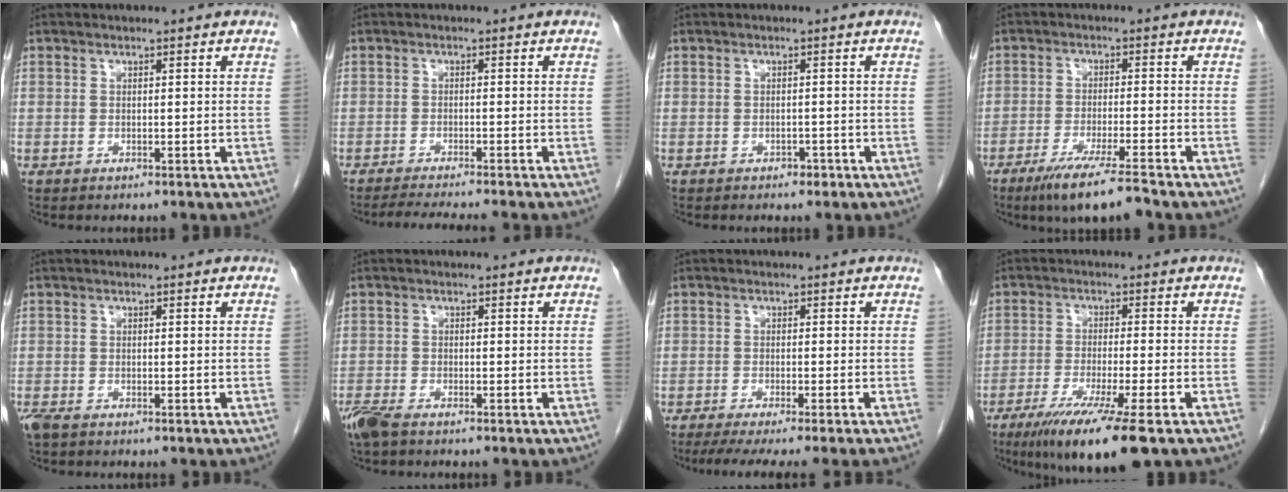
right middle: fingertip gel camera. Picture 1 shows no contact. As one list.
[{"total": 6.4, "force": [-5.7, -0.6, 2.8], "torque": [-0.035, -0.015, -0.090]}, {"total": 1.2, "force": [-0.8, 0.7, 0.5], "torque": [-0.008, 0.002, -0.009]}, {"total": 8.0, "force": [-5.9, -0.3, 5.4], "torque": [-0.091, -0.023, -0.104]}, {"total": 2.3, "force": [-1.6, 1.0, 1.4], "torque": [-0.035, -0.007, -0.027]}, {"total": 3.8, "force": [-2.9, 1.0, 2.2], "torque": [-0.053, -0.010, -0.055]}, {"total": 9.3, "force": [-7.8, -1.4, 4.8], "torque": [-0.045, -0.022, -0.117]}, {"total": 11.5, "force": [-7.1, -0.2, 9.0], "torque": [-0.152, -0.033, -0.115]}]